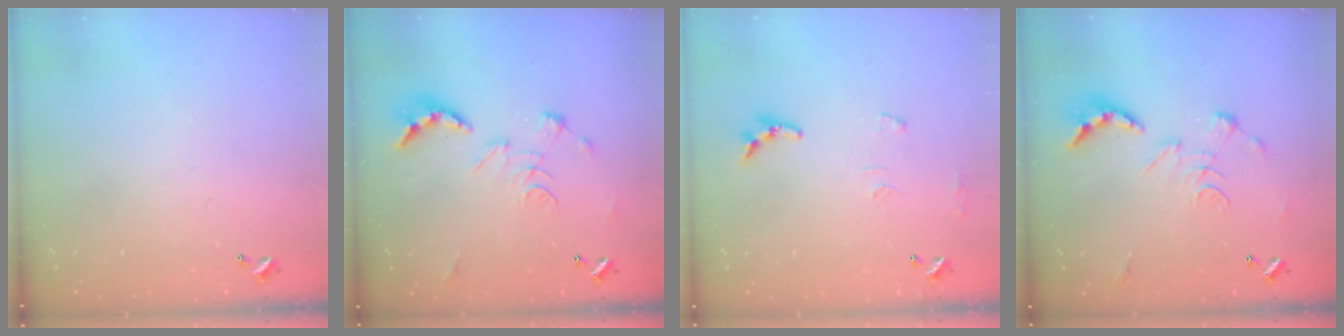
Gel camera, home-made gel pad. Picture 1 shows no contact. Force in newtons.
{"total": 2.6, "press": 2.1, "slide": 1.5}
{"total": 7.1, "press": 7.1, "slide": 0.5}
{"total": 2.6, "press": 2.1, "slide": 1.5}